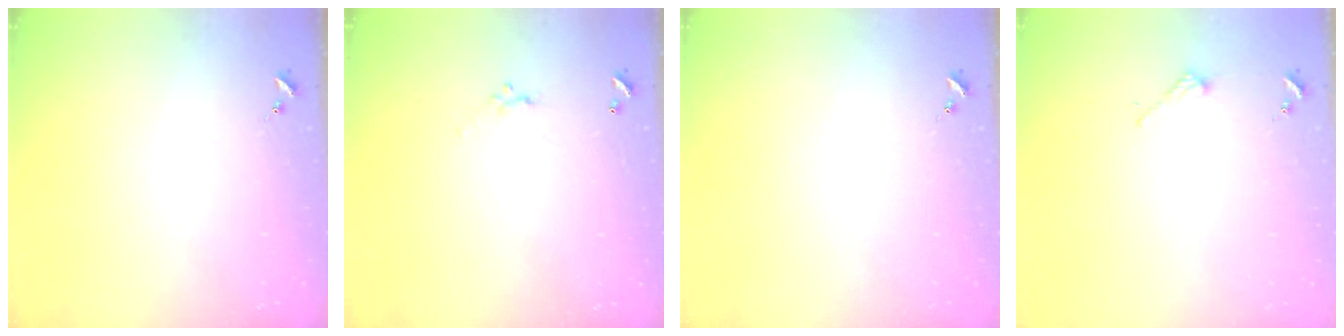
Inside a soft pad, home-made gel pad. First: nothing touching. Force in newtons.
{"total": 4.9, "press": 4.9, "slide": 0.2}
{"total": 0.0}
{"total": 2.2, "press": 2.2, "slide": 0.2}